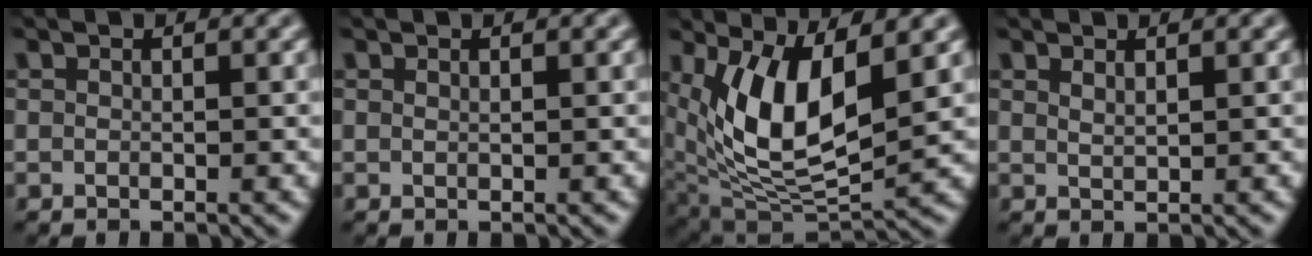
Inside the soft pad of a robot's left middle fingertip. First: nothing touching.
{"total": 0.0}
{"total": 9.2, "force": [2.7, 3.9, 7.9], "torque": [-0.160, -0.018, 0.049]}
{"total": 0.8, "force": [0.7, 0.2, 0.4], "torque": [-0.009, -0.001, 0.013]}